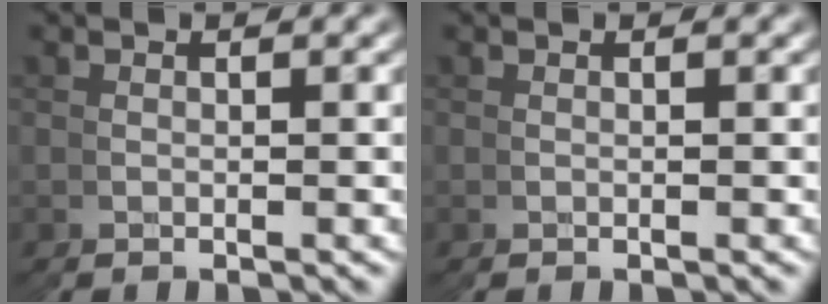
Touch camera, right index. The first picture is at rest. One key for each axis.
{"total": 0.0}